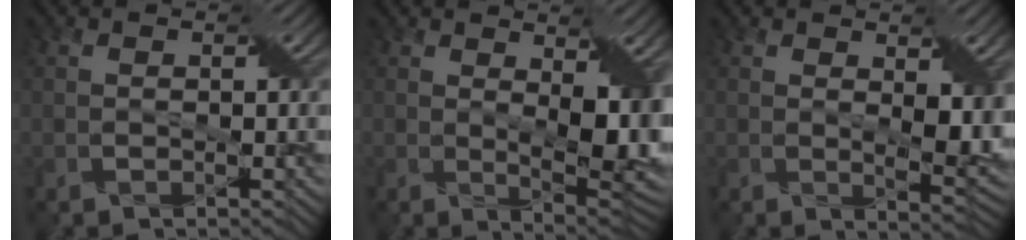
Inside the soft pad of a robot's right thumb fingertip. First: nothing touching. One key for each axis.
{"total": 9.2, "fx": 1.7, "fy": 3.9, "fz": 8.2, "tx": -0.130, "ty": -0.012, "tz": 0.038}
{"total": 5.4, "fx": 1.2, "fy": 2.3, "fz": 4.7, "tx": -0.081, "ty": -0.012, "tz": 0.027}